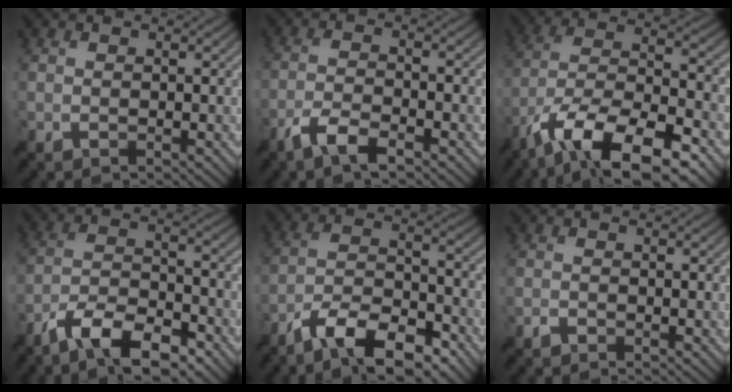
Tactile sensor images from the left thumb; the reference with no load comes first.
{"total": 5.2, "force": [-3.7, 1.0, 3.5], "torque": [-0.071, -0.002, -0.079]}
{"total": 16.4, "force": [-9.9, 6.3, 11.4], "torque": [-0.239, -0.018, -0.174]}
{"total": 10.6, "force": [-7.6, 3.3, 6.7], "torque": [-0.118, 0.004, -0.147]}
{"total": 11.7, "force": [-8.4, 3.8, 7.2], "torque": [-0.124, 0.005, -0.163]}
{"total": 0.7, "force": [-0.6, 0.2, 0.2], "torque": [-0.001, 0.001, -0.015]}